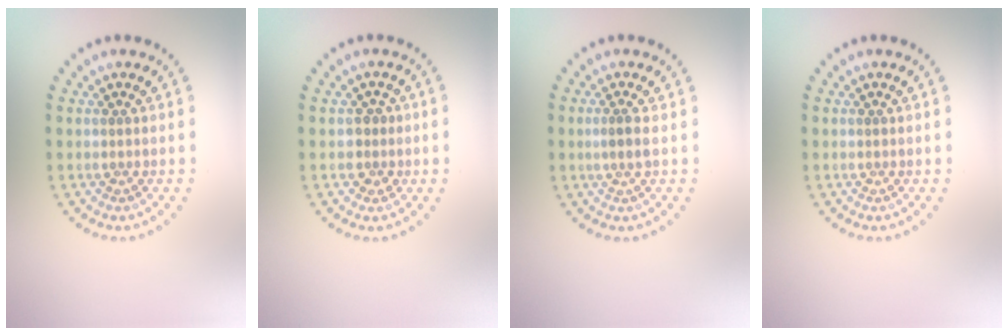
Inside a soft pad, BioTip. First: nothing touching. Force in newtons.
{"total": 1.6, "press": 1.4, "slide": 0.8}
{"total": 1.1, "press": 0.9, "slide": 0.7}
{"total": 0.0}